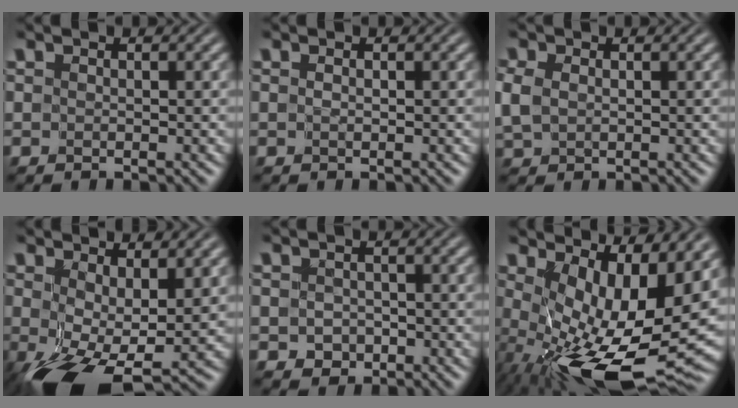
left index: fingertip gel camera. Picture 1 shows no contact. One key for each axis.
{"total": 0.0}
{"total": 2.0, "fx": 0.0, "fy": 1.6, "fz": 1.1, "tx": -0.036, "ty": 0.002, "tz": -0.004}
{"total": 8.5, "fx": -1.3, "fy": 4.2, "fz": 7.2, "tx": -0.146, "ty": -0.023, "tz": -0.013}
{"total": 1.4, "fx": -0.6, "fy": 1.3, "fz": 0.3, "tx": -0.001, "ty": -0.004, "tz": -0.010}
{"total": 12.8, "fx": -0.3, "fy": 5.0, "fz": 11.8, "tx": -0.185, "ty": -0.028, "tz": 0.008}